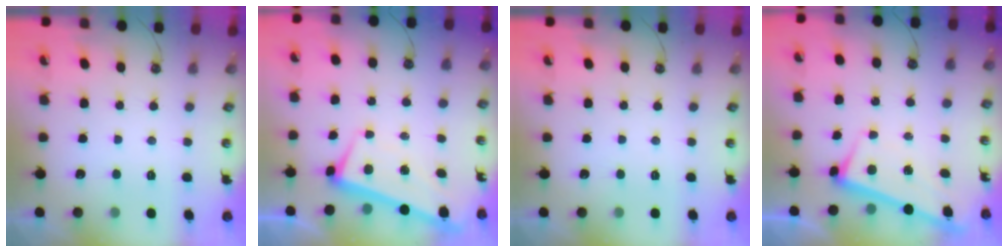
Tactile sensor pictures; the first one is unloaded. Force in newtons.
{"total": 1.5, "press": 0.4, "slide": 1.5}
{"total": 0.0}
{"total": 2.8, "press": 2.7, "slide": 0.4}